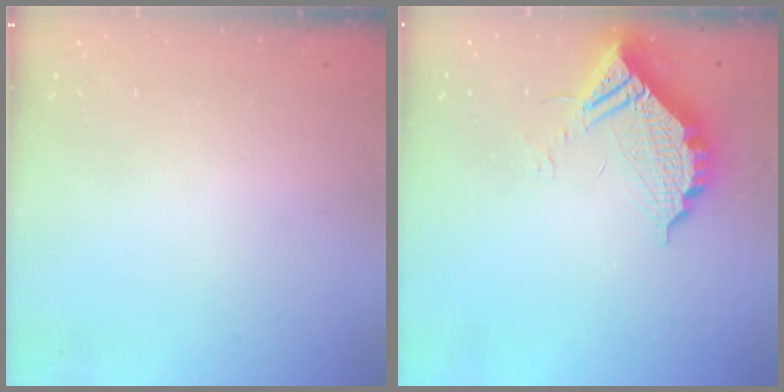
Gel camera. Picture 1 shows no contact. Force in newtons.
{"total": 11.1, "press": 11.1, "slide": 1.0}